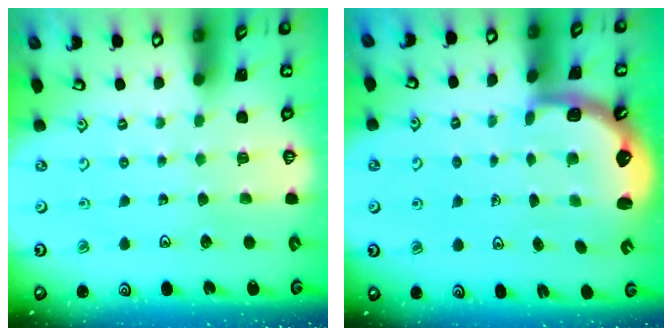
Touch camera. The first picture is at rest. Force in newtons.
{"total": 2.8, "press": 2.5, "slide": 1.2}